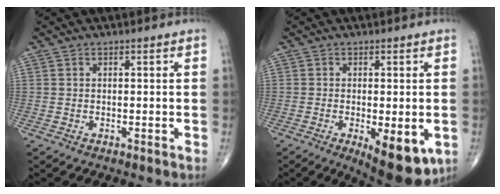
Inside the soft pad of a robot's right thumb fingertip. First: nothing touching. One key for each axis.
{"total": 10.2, "fx": -3.4, "fy": 3.9, "fz": 8.8, "tx": -0.113, "ty": -0.017, "tz": -0.044}